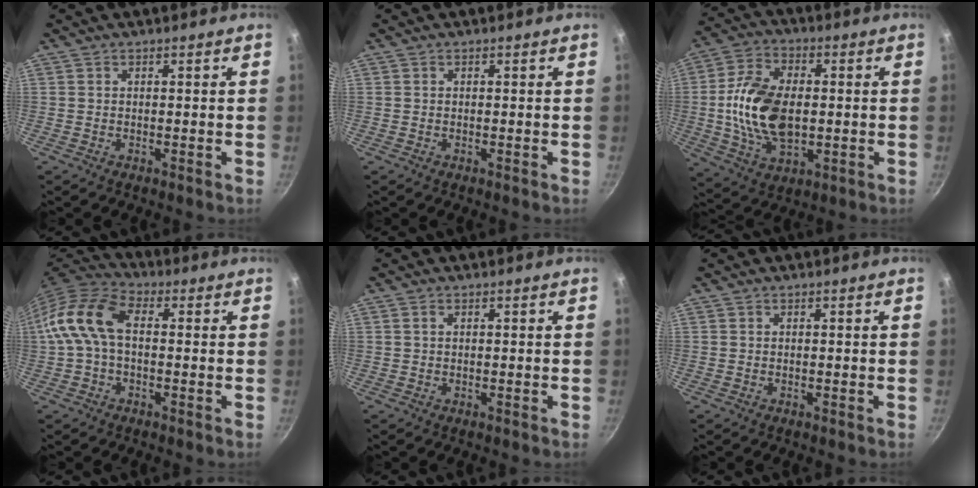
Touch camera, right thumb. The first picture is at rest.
{"total": 0.0}
{"total": 15.9, "force": [-0.3, 9.7, 12.6], "torque": [-0.223, 0.009, -0.007]}
{"total": 11.0, "force": [0.4, 6.8, 8.7], "torque": [-0.165, 0.034, -0.012]}
{"total": 0.6, "force": [0.3, 0.3, 0.4], "torque": [-0.007, 0.002, 0.005]}
{"total": 0.0}